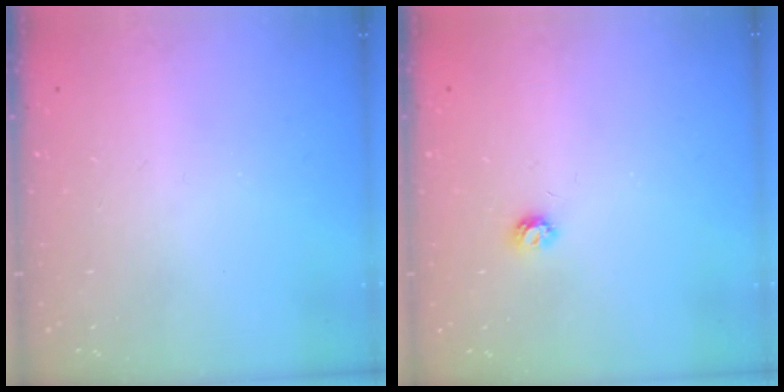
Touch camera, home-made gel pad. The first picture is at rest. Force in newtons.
{"total": 4.2, "press": 4.2, "slide": 0.5}